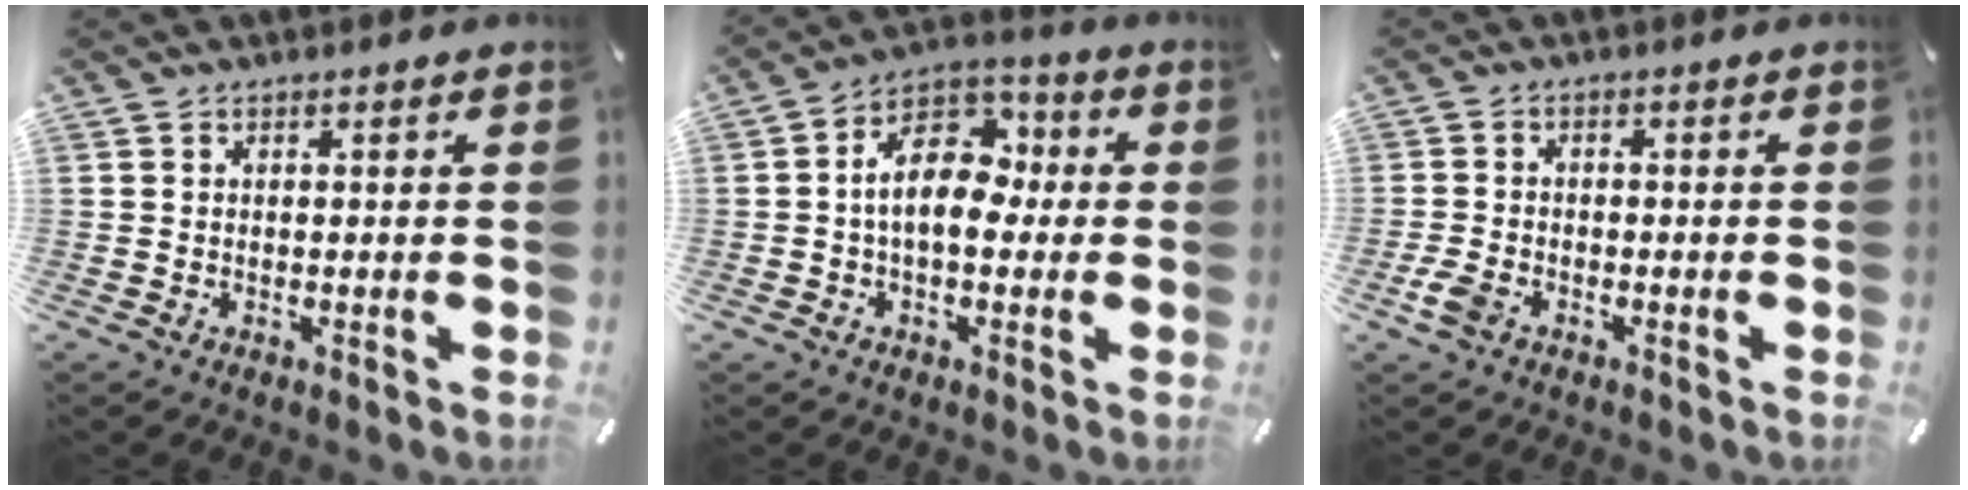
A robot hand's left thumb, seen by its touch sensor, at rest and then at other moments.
{"total": 11.7, "force": [0.1, 7.9, 8.7], "torque": [-0.155, 0.001, -0.001]}
{"total": 4.0, "force": [-2.0, 2.4, 2.5], "torque": [-0.066, 0.001, -0.043]}